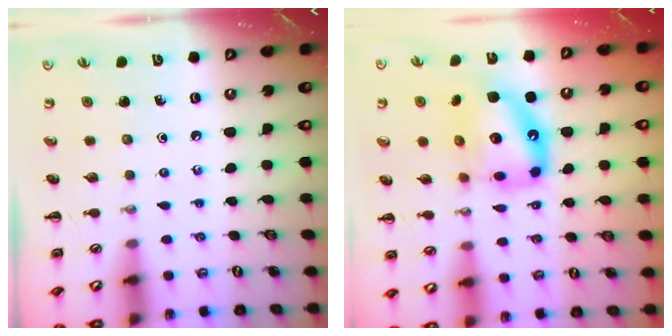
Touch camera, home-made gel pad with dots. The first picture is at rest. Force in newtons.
{"total": 14.1, "press": 13.6, "slide": 3.6}